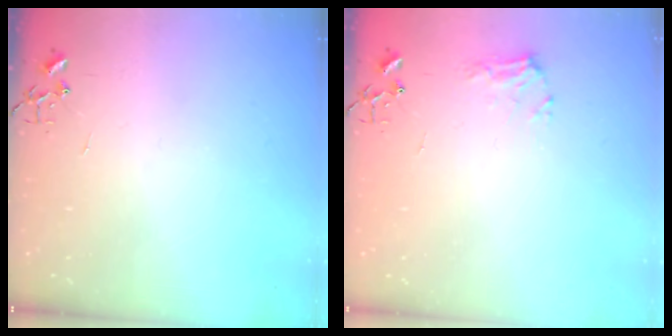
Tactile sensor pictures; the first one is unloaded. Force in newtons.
{"total": 9.0, "press": 8.9, "slide": 0.9}